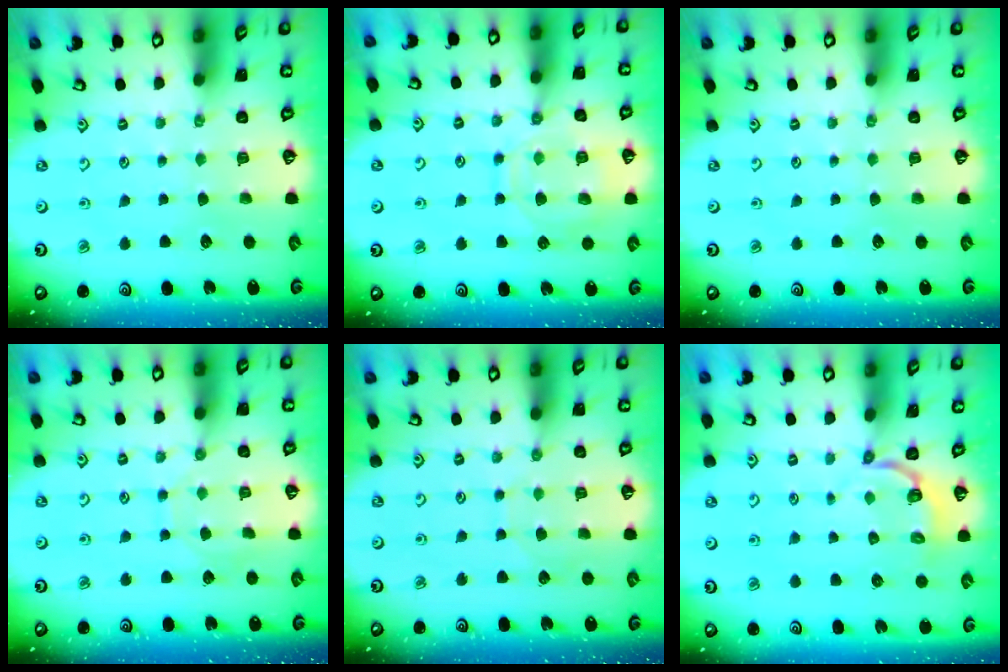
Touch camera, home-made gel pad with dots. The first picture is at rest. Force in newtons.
{"total": 12.4, "press": 12.3, "slide": 1.1}
{"total": 0.0}
{"total": 7.7, "press": 7.7, "slide": 0.7}
{"total": 3.9, "press": 3.9, "slide": 0.3}
{"total": 3.4, "press": 2.4, "slide": 2.5}